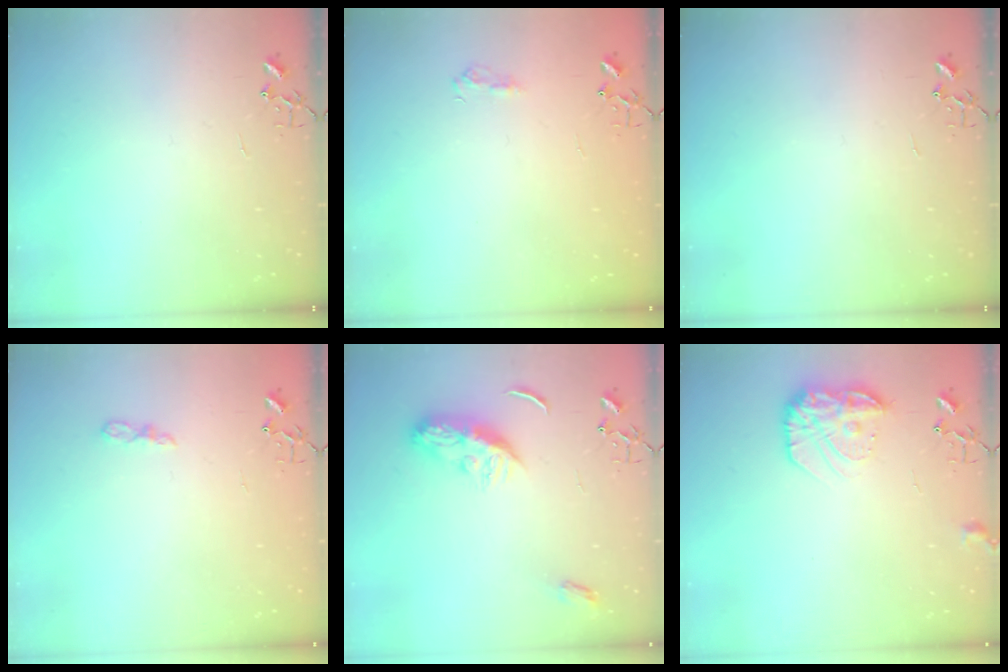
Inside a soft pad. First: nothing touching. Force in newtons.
{"total": 7.3, "press": 7.2, "slide": 0.8}
{"total": 0.0}
{"total": 5.0, "press": 5.0, "slide": 0.5}
{"total": 9.5, "press": 9.5, "slide": 0.2}
{"total": 13.9, "press": 13.9, "slide": 1.0}